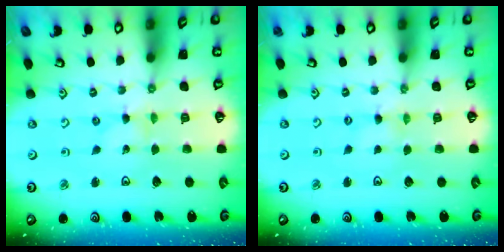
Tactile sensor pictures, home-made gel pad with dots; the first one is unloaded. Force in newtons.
{"total": 0.0}